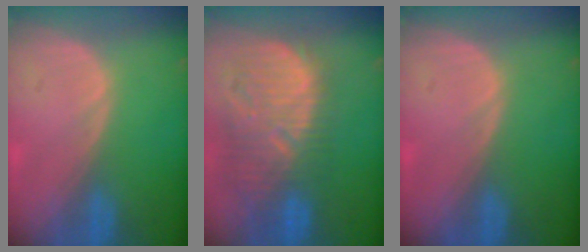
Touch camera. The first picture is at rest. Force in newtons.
{"total": 12.5, "press": 11.2, "slide": 5.6}
{"total": 0.0}